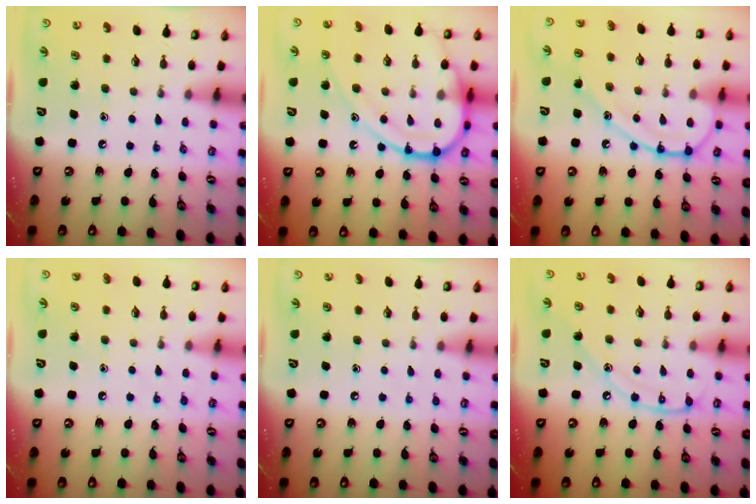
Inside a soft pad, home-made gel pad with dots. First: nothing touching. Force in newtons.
{"total": 16.5, "press": 16.4, "slide": 2.0}
{"total": 12.0, "press": 12.0, "slide": 0.7}
{"total": 3.7, "press": 3.7, "slide": 0.4}
{"total": 2.3, "press": 2.3, "slide": 0.3}
{"total": 11.2, "press": 11.2, "slide": 1.2}